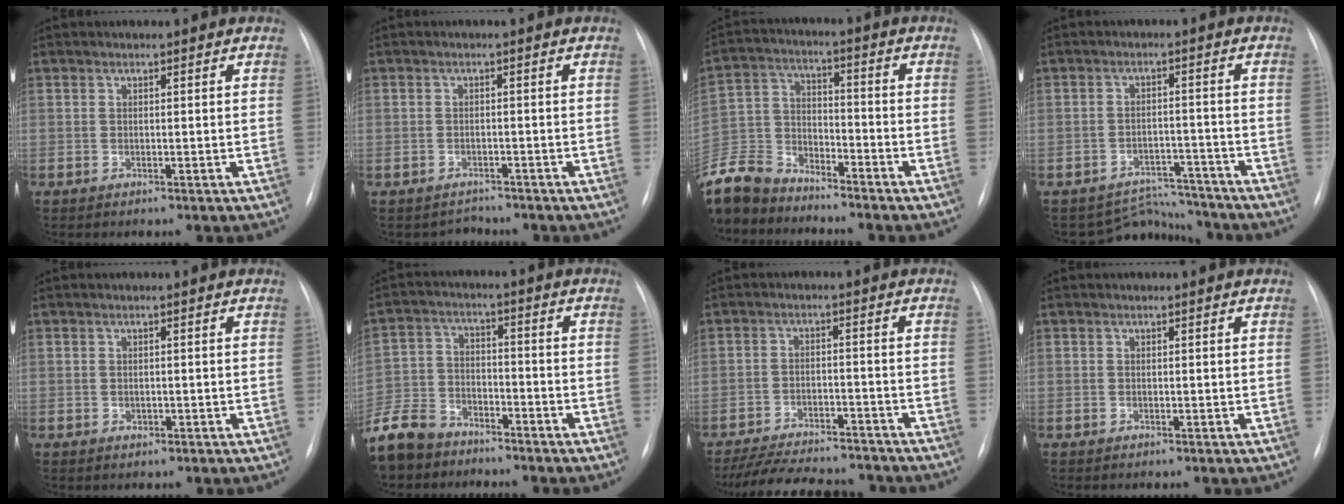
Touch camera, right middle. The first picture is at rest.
{"total": 2.2, "force": [-1.6, 1.1, -0.8], "torque": [0.005, 0.001, -0.025]}
{"total": 12.0, "force": [-11.1, 3.8, 2.5], "torque": [-0.062, 0.004, -0.216]}
{"total": 6.0, "force": [-5.6, 1.5, -1.6], "torque": [0.024, 0.026, -0.079]}
{"total": 0.7, "force": [-0.2, 0.6, 0.3], "torque": [-0.007, -0.001, 0.000]}
{"total": 13.6, "force": [-10.8, 7.3, 4.0], "torque": [-0.120, 0.003, -0.199]}
{"total": 15.4, "force": [-13.8, 3.8, 5.5], "torque": [-0.113, -0.005, -0.196]}
{"total": 0.0}